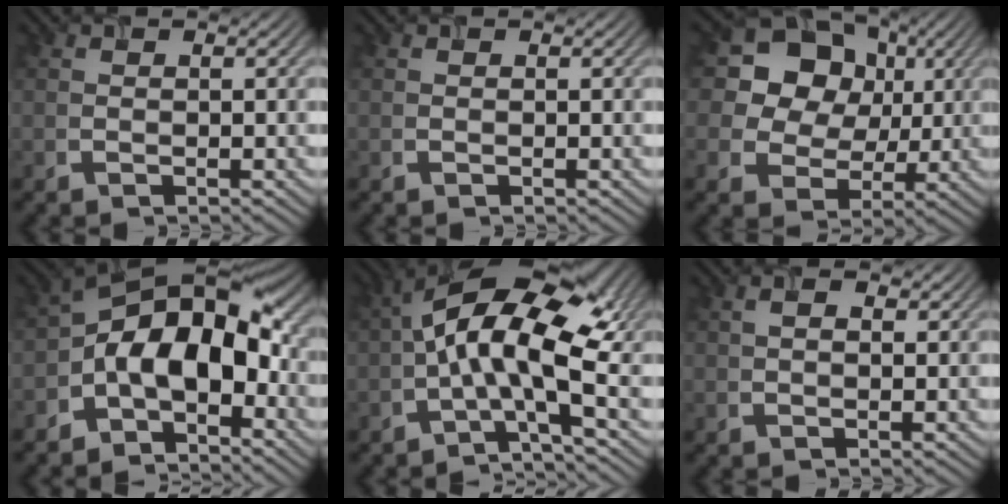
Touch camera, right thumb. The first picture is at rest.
{"total": 0.0}
{"total": 14.2, "force": [4.5, 11.6, 6.9], "torque": [-0.181, 0.059, 0.081]}
{"total": 11.2, "force": [-2.8, 6.2, 8.9], "torque": [-0.140, 0.016, -0.066]}
{"total": 12.6, "force": [0.3, 4.6, 11.7], "torque": [-0.208, 0.019, -0.005]}
{"total": 2.2, "force": [0.9, 1.0, 1.7], "torque": [-0.025, -0.005, 0.020]}